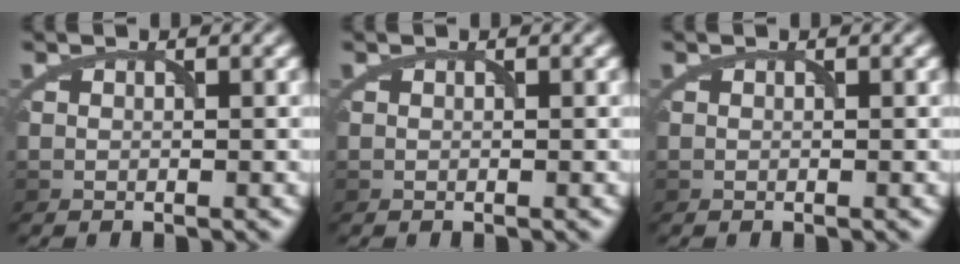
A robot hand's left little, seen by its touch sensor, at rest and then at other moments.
{"total": 0.0}
{"total": 0.0}